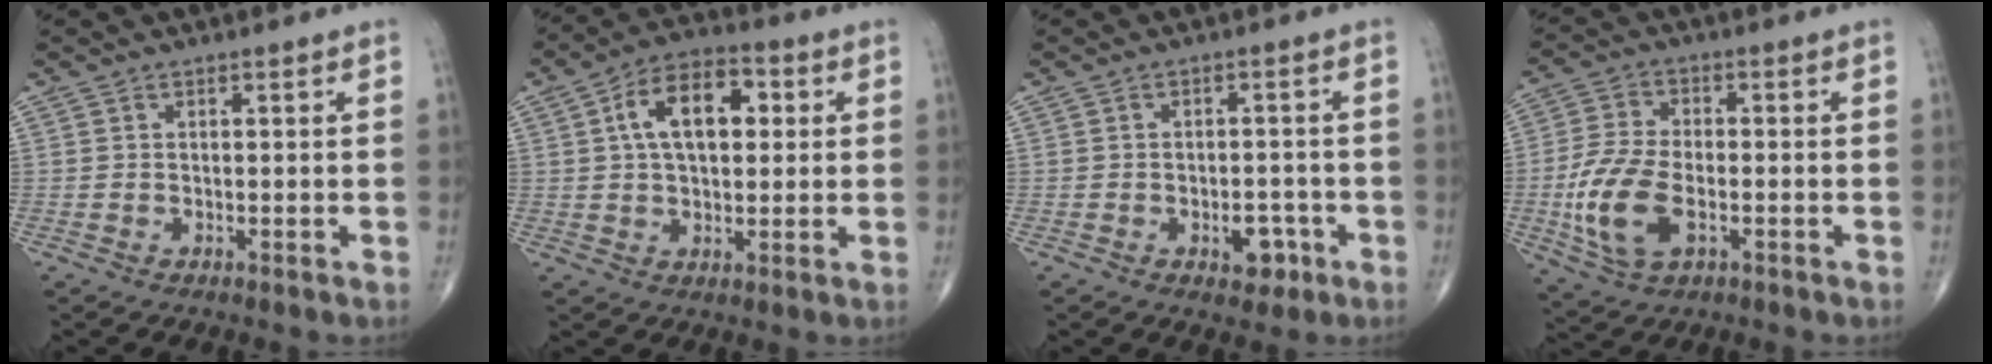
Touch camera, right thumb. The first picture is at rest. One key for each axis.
{"total": 12.3, "fx": 2.6, "fy": 7.1, "fz": 9.7, "tx": -0.145, "ty": 0.019, "tz": 0.034}
{"total": 4.8, "fx": -2.1, "fy": 2.8, "fz": 3.2, "tx": -0.023, "ty": 0.014, "tz": -0.025}
{"total": 12.3, "fx": -3.0, "fy": 6.6, "fz": 9.9, "tx": -0.211, "ty": 0.006, "tz": -0.056}